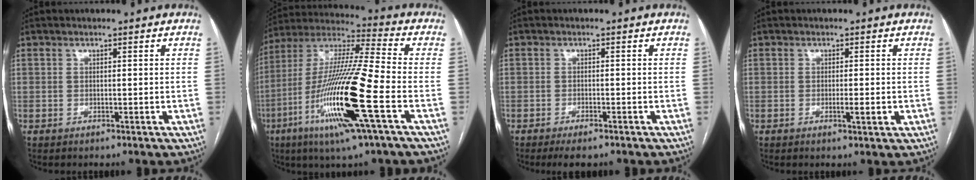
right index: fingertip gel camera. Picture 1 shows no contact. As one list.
[{"total": 20.8, "force": [-6.9, 0.4, 19.6], "torque": [-0.408, -0.028, -0.137]}, {"total": 3.2, "force": [-2.4, 0.8, 1.9], "torque": [-0.028, -0.005, -0.036]}, {"total": 2.2, "force": [-0.5, 0.2, 2.2], "torque": [-0.036, -0.004, -0.007]}]